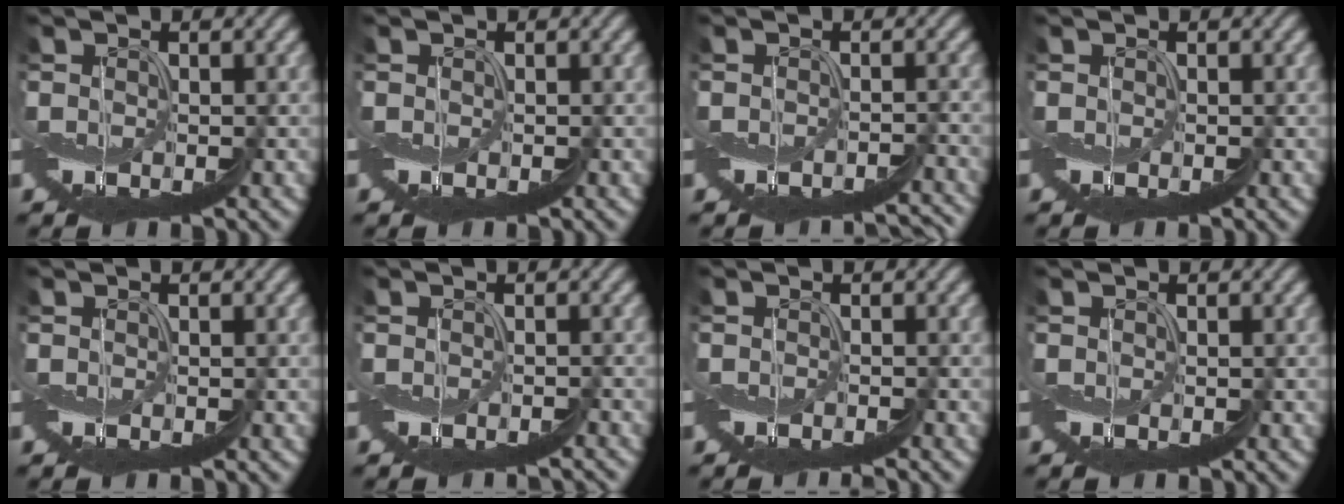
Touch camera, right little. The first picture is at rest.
{"total": 0.0}
{"total": 4.7, "force": [-4.2, 1.6, 1.0], "torque": [-0.008, 0.015, -0.035]}
{"total": 0.0}
{"total": 0.0}
{"total": 2.0, "force": [-1.9, 0.6, 0.5], "torque": [0.002, 0.010, -0.023]}
{"total": 1.8, "force": [-1.7, -0.6, 0.0], "torque": [0.002, 0.012, -0.031]}
{"total": 0.0}